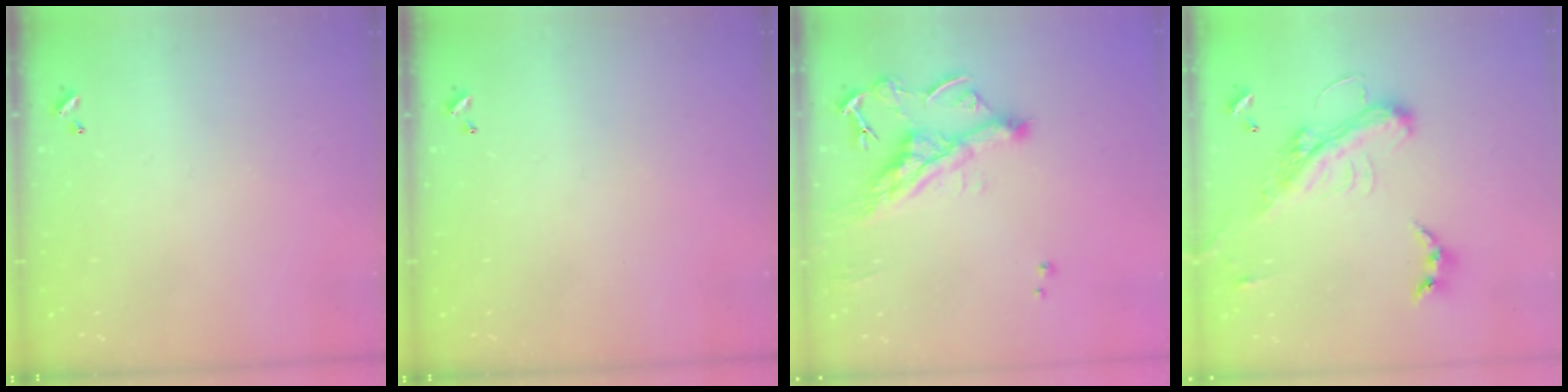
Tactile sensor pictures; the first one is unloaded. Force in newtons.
{"total": 0.0}
{"total": 8.0, "press": 7.9, "slide": 1.2}
{"total": 6.2, "press": 6.0, "slide": 1.6}